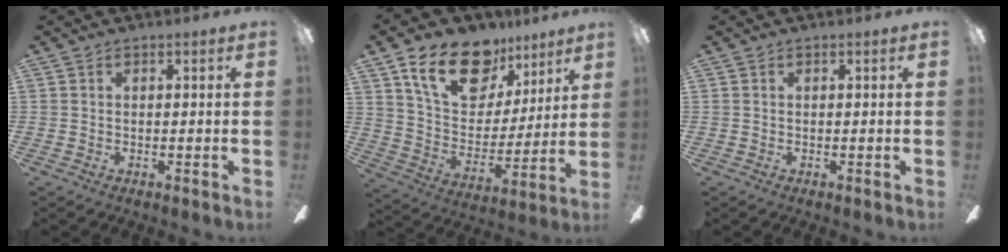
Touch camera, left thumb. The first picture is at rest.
{"total": 19.4, "force": [11.8, 11.6, 10.1], "torque": [-0.171, -0.053, 0.212]}
{"total": 0.0}